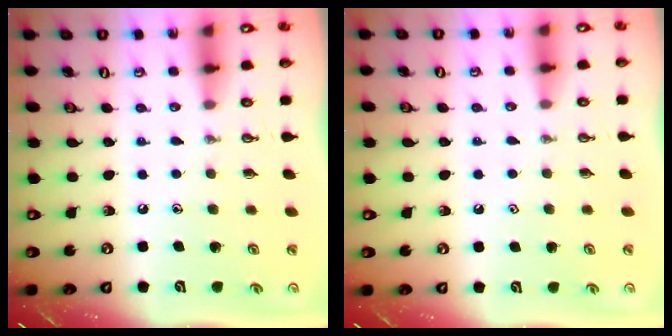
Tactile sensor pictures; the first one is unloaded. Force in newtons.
{"total": 0.9, "press": 0.6, "slide": 0.6}